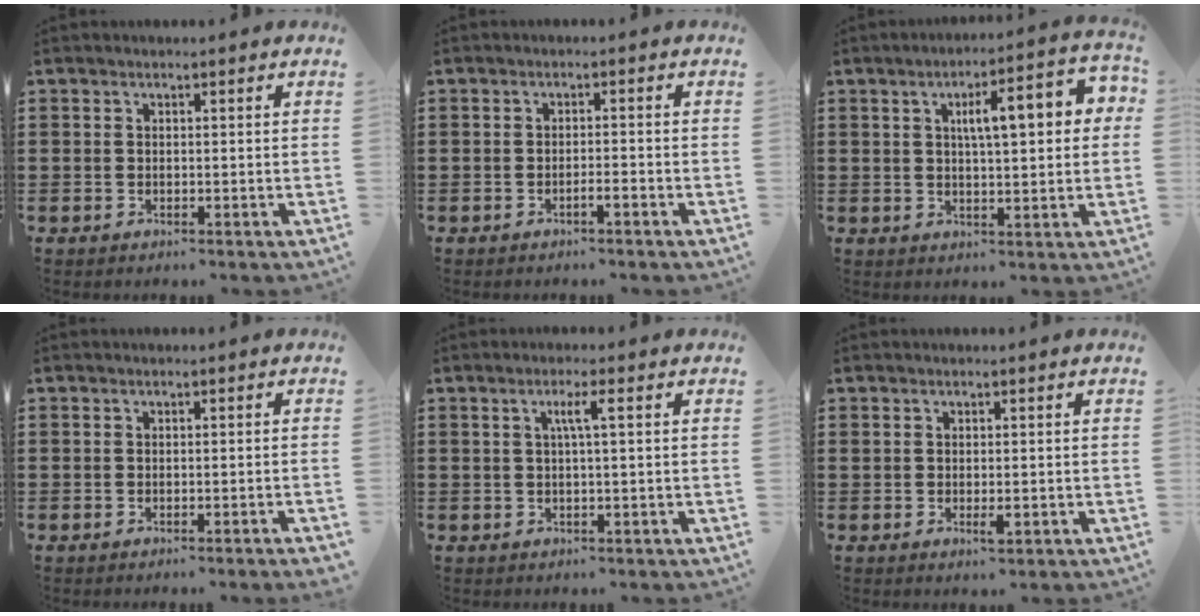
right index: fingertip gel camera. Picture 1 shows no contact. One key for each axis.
{"total": 1.5, "fx": -1.2, "fy": -0.1, "fz": 1.0, "tx": -0.019, "ty": -0.006, "tz": -0.021}
{"total": 8.2, "fx": 2.2, "fy": 2.3, "fz": 7.5, "tx": -0.115, "ty": -0.004, "tz": 0.027}
{"total": 0.8, "fx": -0.6, "fy": -0.2, "fz": 0.6, "tx": -0.010, "ty": -0.004, "tz": -0.012}
{"total": 2.8, "fx": 0.5, "fy": -0.1, "fz": 2.7, "tx": -0.052, "ty": -0.001, "tz": 0.005}
{"total": 1.5, "fx": -0.2, "fy": 0.5, "fz": 1.4, "tx": -0.025, "ty": -0.003, "tz": -0.003}